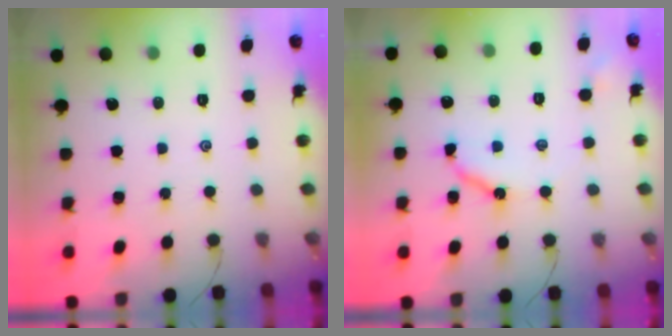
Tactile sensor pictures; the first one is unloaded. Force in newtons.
{"total": 7.1, "press": 7.0, "slide": 0.7}